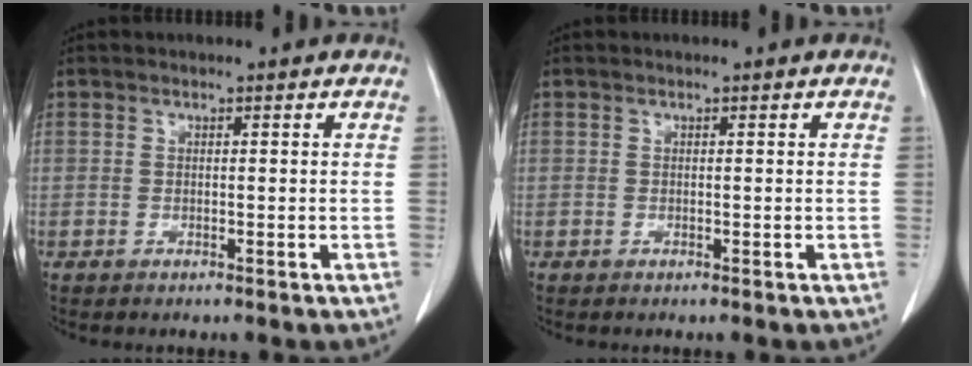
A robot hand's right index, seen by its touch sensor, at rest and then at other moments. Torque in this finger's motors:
{"motor_torque": [-0.04, 0.03, 0.00, 0.00]}